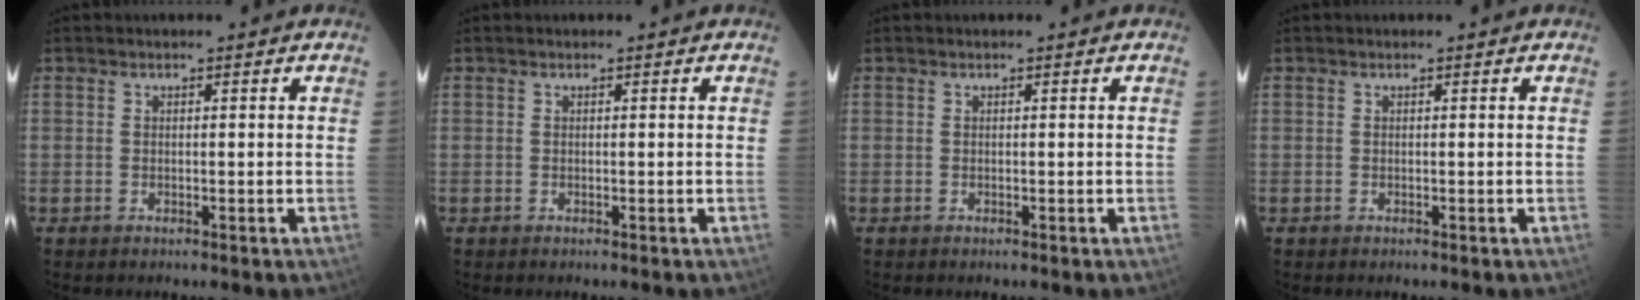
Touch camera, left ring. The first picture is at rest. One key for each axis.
{"total": 0.0}
{"total": 0.0}
{"total": 0.0}